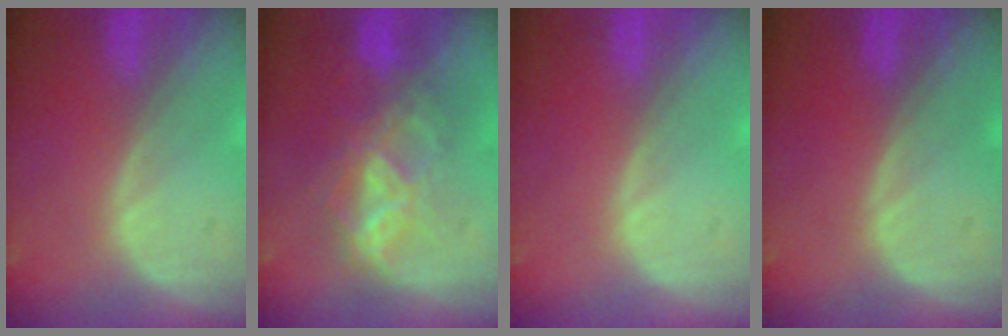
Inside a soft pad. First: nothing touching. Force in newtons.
{"total": 6.9, "press": 6.7, "slide": 1.7}
{"total": 0.0}
{"total": 0.0}